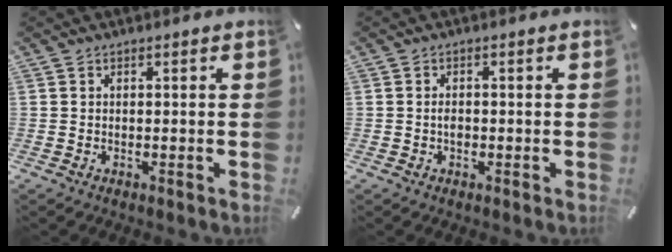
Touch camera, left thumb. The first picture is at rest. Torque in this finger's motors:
{"motor_torque": [0.16, 0.07, 0.14, -0.06, 0.00]}